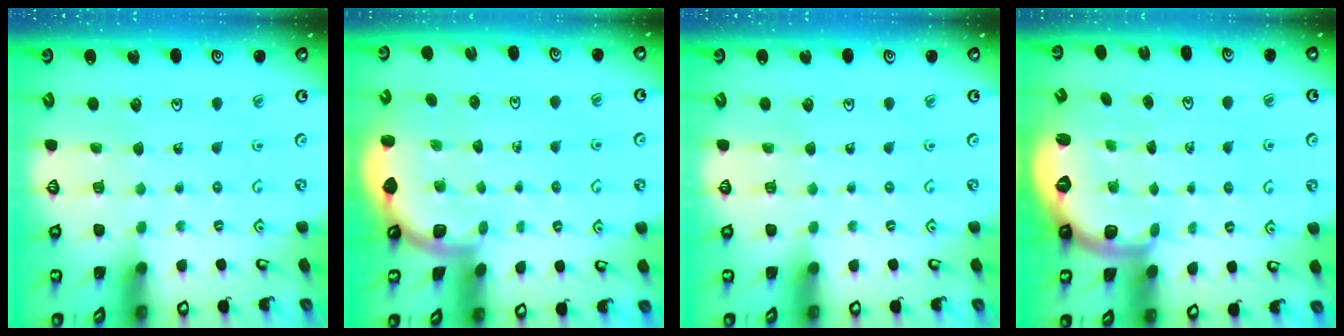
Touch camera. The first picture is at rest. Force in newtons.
{"total": 1.8, "press": 1.8, "slide": 0.1}
{"total": 0.0}
{"total": 2.0, "press": 1.6, "slide": 1.2}